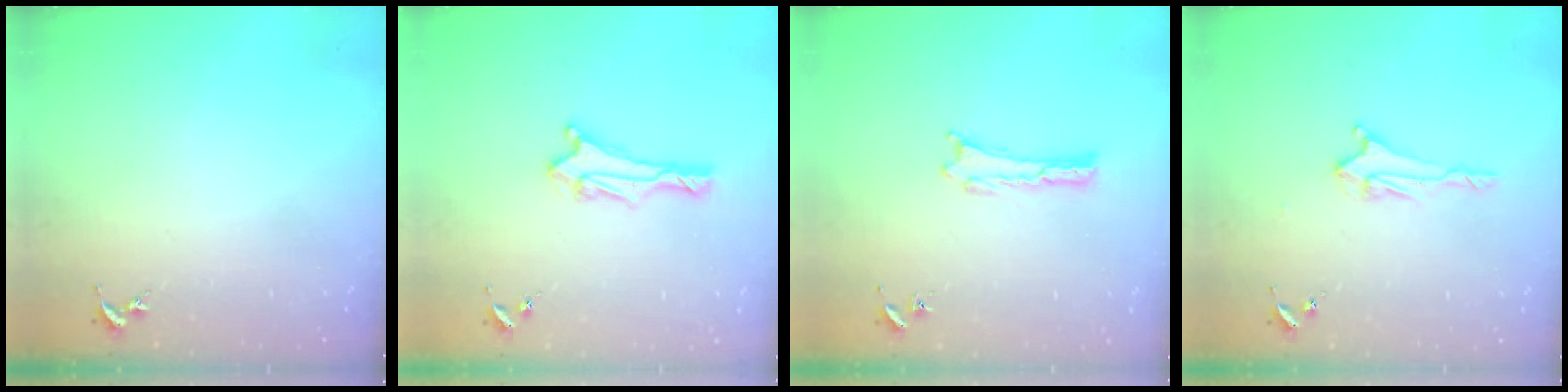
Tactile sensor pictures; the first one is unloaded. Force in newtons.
{"total": 2.9, "press": 2.8, "slide": 0.7}
{"total": 0.0}
{"total": 2.1, "press": 2.0, "slide": 0.4}